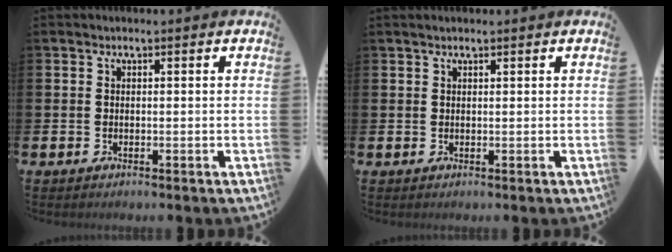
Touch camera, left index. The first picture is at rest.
{"total": 0.8, "force": [0.7, 0.1, 0.4], "torque": [-0.002, -0.001, 0.011]}